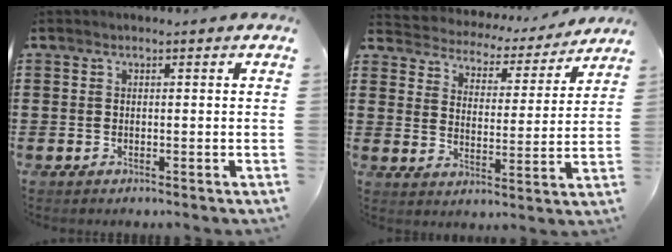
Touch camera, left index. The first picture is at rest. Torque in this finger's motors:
{"motor_torque": [1.08, -1.06, 0.27, 0.01]}